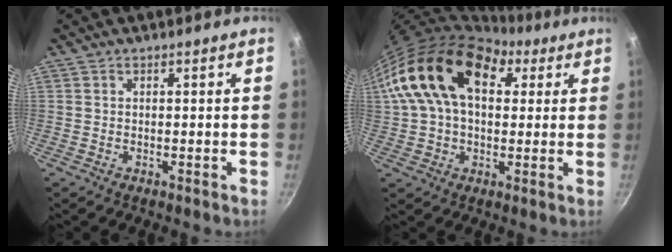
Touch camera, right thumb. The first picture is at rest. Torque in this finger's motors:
{"motor_torque": [-1.28, 2.43, 1.15, -0.55, 0.57]}